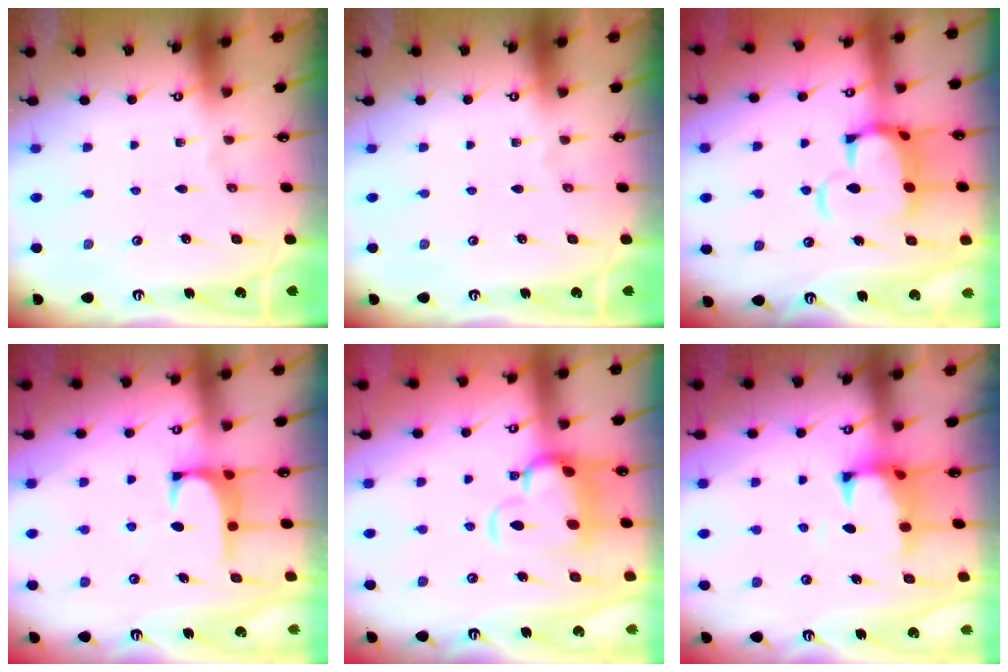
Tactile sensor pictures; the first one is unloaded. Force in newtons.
{"total": 0.0}
{"total": 8.3, "press": 8.1, "slide": 1.4}
{"total": 1.2, "press": 1.1, "slide": 0.5}
{"total": 5.6, "press": 5.3, "slide": 1.7}
{"total": 1.6, "press": 1.1, "slide": 1.1}